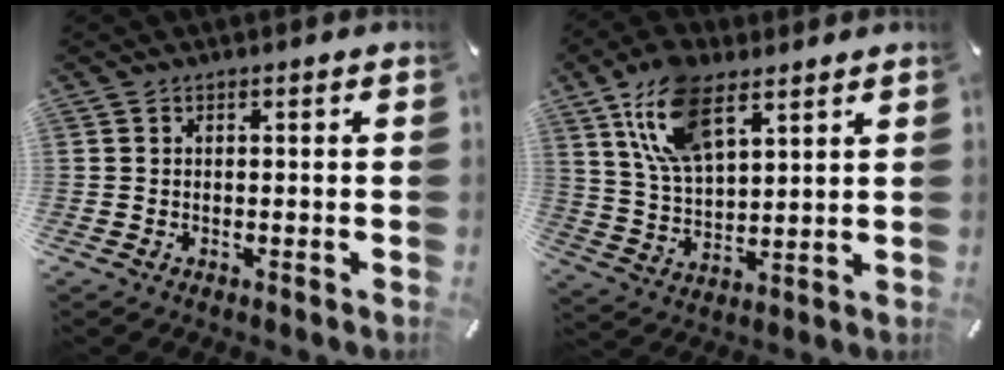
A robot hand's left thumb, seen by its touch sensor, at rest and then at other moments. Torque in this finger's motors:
{"motor_torque": [1.57, 0.85, 1.38, -1.39, 0.52]}